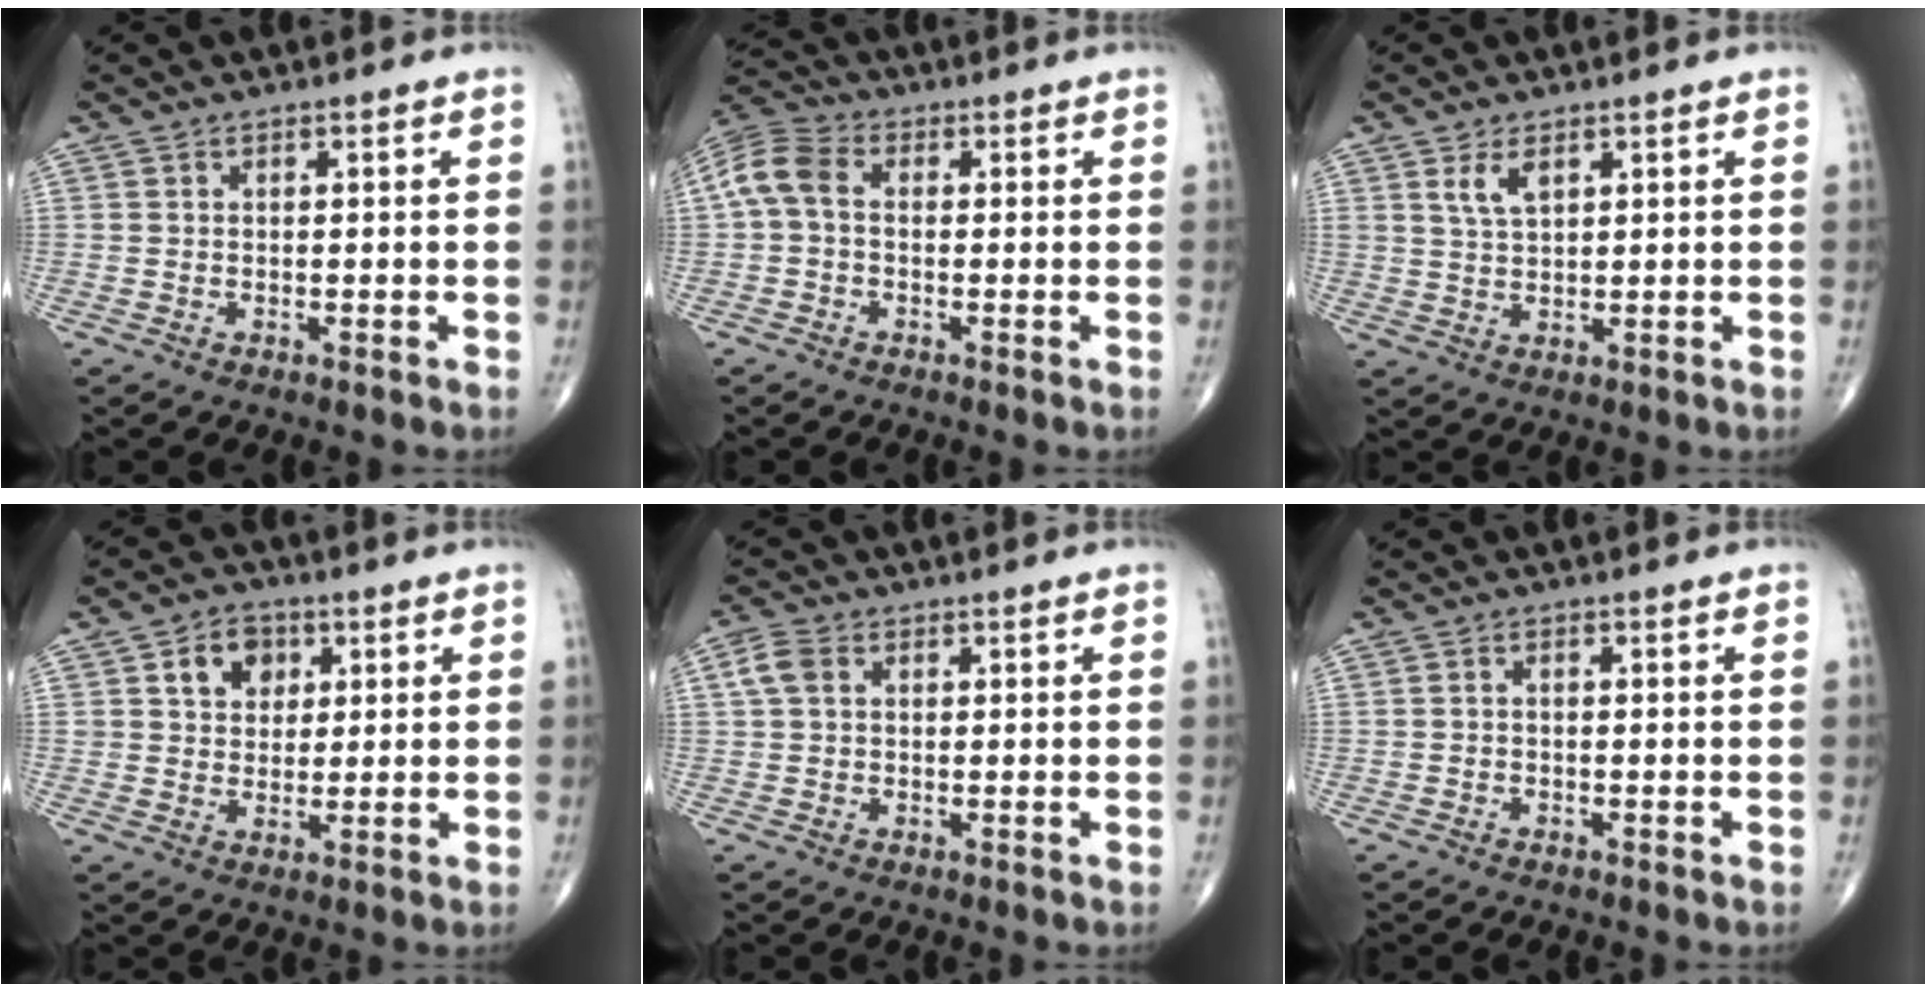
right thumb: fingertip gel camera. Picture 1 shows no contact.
{"total": 7.2, "force": [0.3, 4.8, 5.3], "torque": [-0.111, 0.023, -0.005]}
{"total": 3.9, "force": [2.1, 1.9, 2.7], "torque": [-0.046, -0.009, 0.045]}
{"total": 6.6, "force": [2.5, 5.2, 3.3], "torque": [-0.018, -0.005, 0.039]}
{"total": 3.8, "force": [1.0, 2.8, 2.4], "torque": [-0.053, 0.011, 0.018]}
{"total": 0.5, "force": [-0.1, 0.3, 0.4], "torque": [-0.006, 0.000, -0.006]}